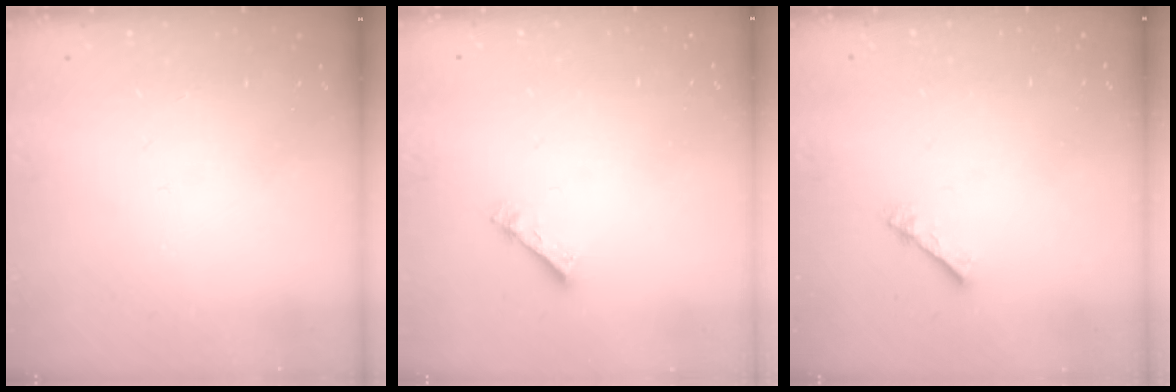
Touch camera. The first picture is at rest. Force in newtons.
{"total": 4.6, "press": 4.6, "slide": 0.3}
{"total": 2.3, "press": 2.3, "slide": 0.3}